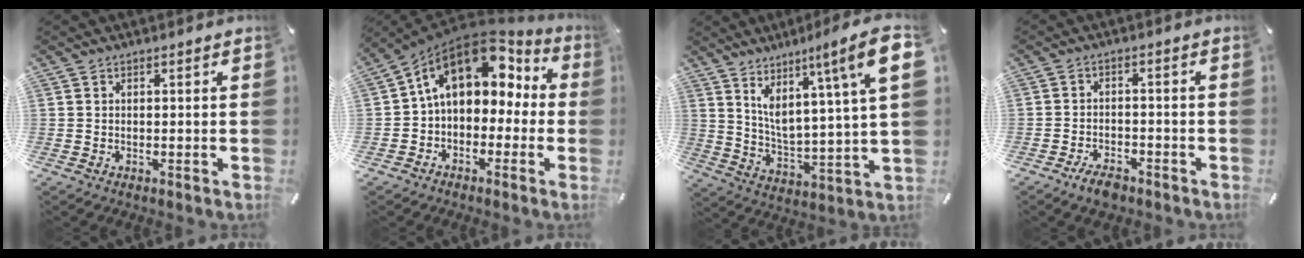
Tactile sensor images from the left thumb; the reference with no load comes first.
{"total": 14.5, "force": [5.1, 10.0, 9.1], "torque": [-0.141, -0.018, 0.090]}
{"total": 13.5, "force": [8.1, 1.9, 10.6], "torque": [-0.187, -0.051, 0.124]}
{"total": 3.9, "force": [-3.1, 1.8, 1.6], "torque": [-0.032, 0.016, -0.058]}